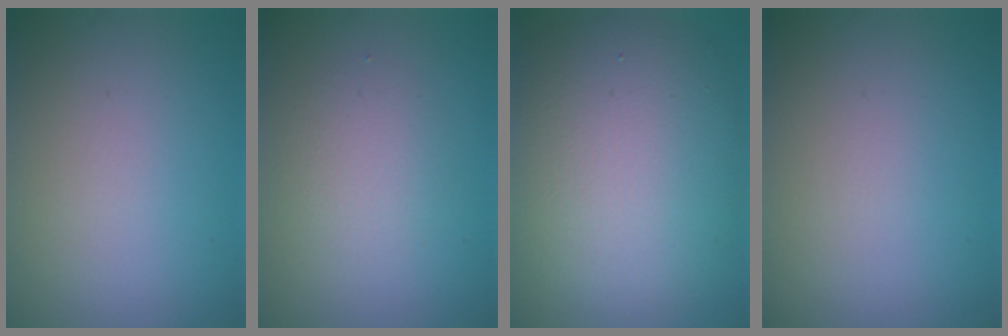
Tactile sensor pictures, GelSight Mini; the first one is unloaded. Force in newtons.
{"total": 2.4, "press": 2.4, "slide": 0.2}
{"total": 12.3, "press": 12.3, "slide": 0.6}
{"total": 0.0}